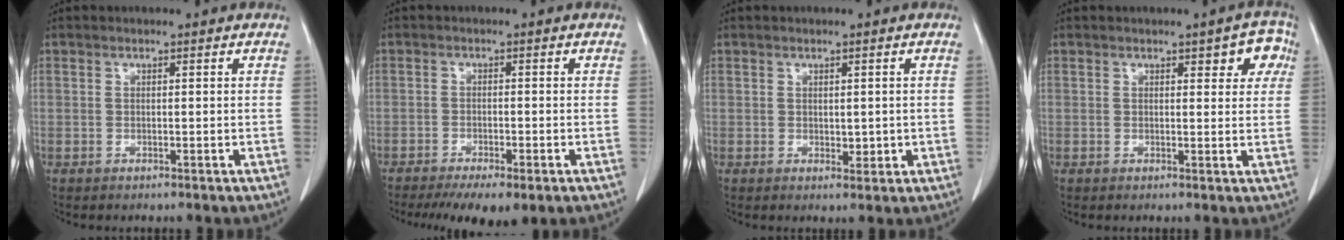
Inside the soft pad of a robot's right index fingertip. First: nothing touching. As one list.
[{"total": 8.2, "force": [-5.6, 2.5, 5.4], "torque": [-0.074, -0.014, -0.082]}, {"total": 1.9, "force": [0.0, 1.1, 1.5], "torque": [-0.019, -0.004, 0.005]}, {"total": 4.3, "force": [1.9, 1.7, 3.5], "torque": [-0.029, 0.010, 0.016]}]